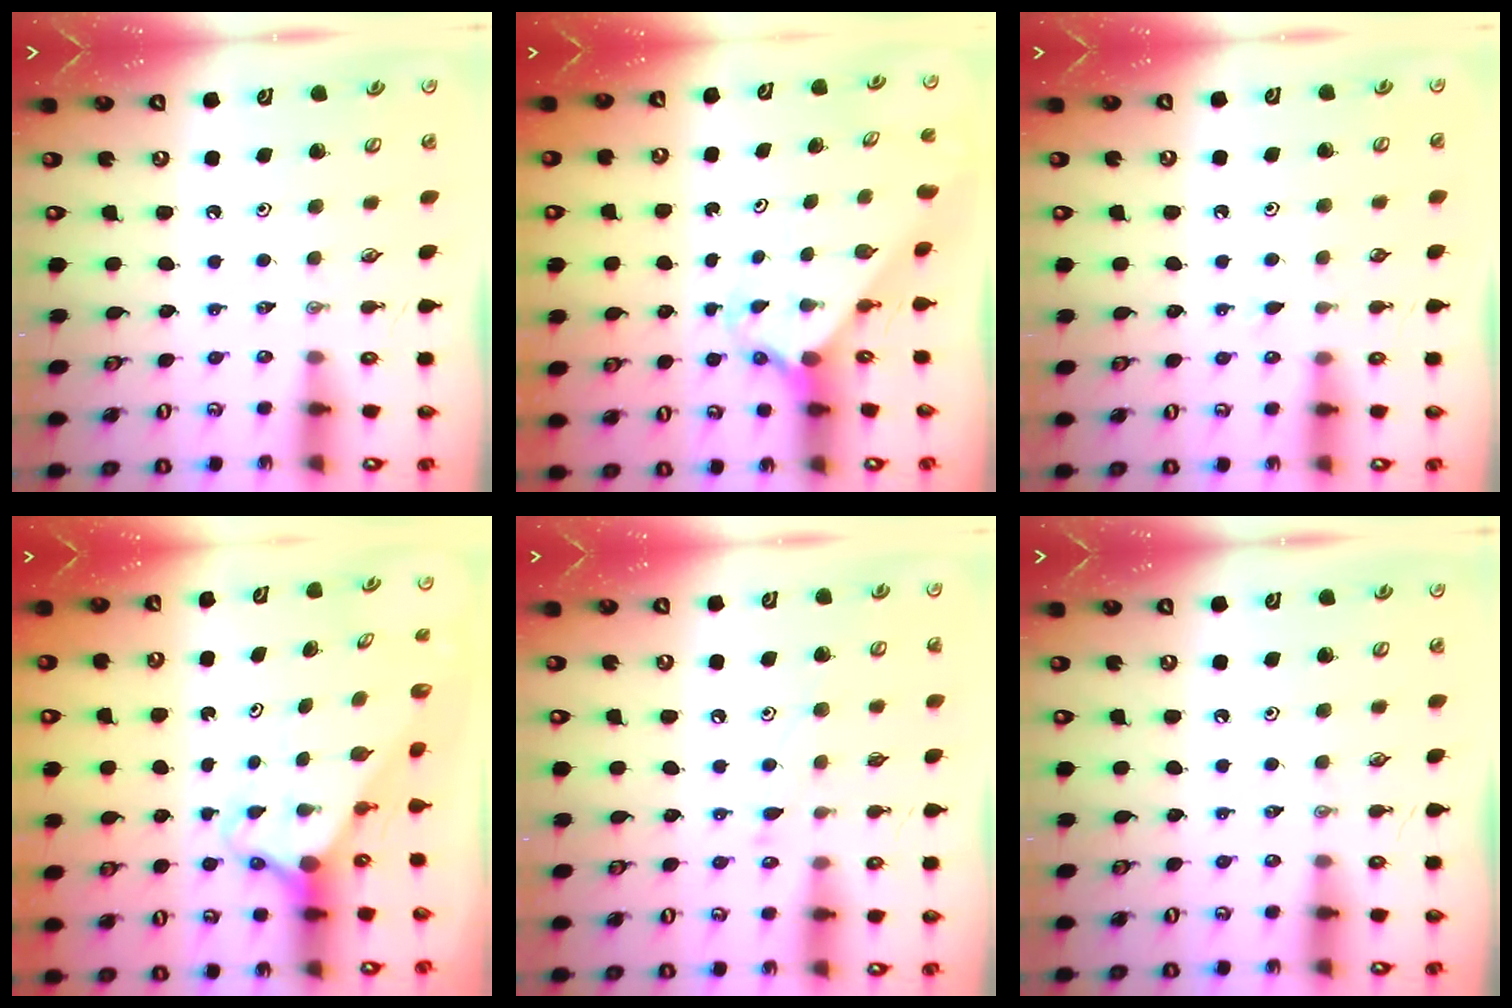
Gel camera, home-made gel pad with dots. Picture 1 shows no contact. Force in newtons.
{"total": 2.3, "press": 2.3, "slide": 0.2}
{"total": 4.3, "press": 4.2, "slide": 0.5}
{"total": 3.0, "press": 3.0, "slide": 0.2}
{"total": 5.8, "press": 5.8, "slide": 0.2}
{"total": 0.0}